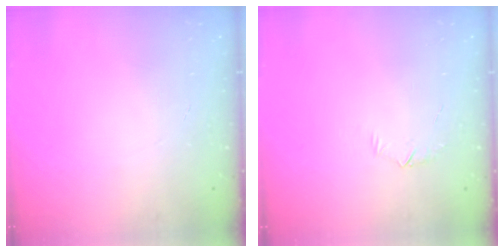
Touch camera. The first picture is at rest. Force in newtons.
{"total": 5.3, "press": 5.1, "slide": 1.6}